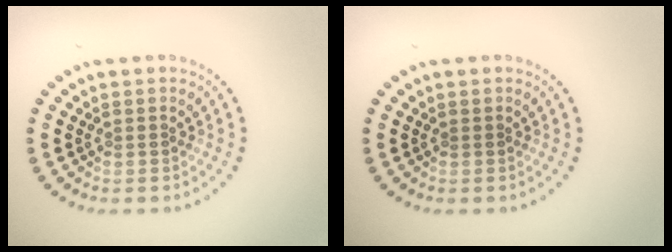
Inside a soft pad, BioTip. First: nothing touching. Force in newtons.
{"total": 0.0}